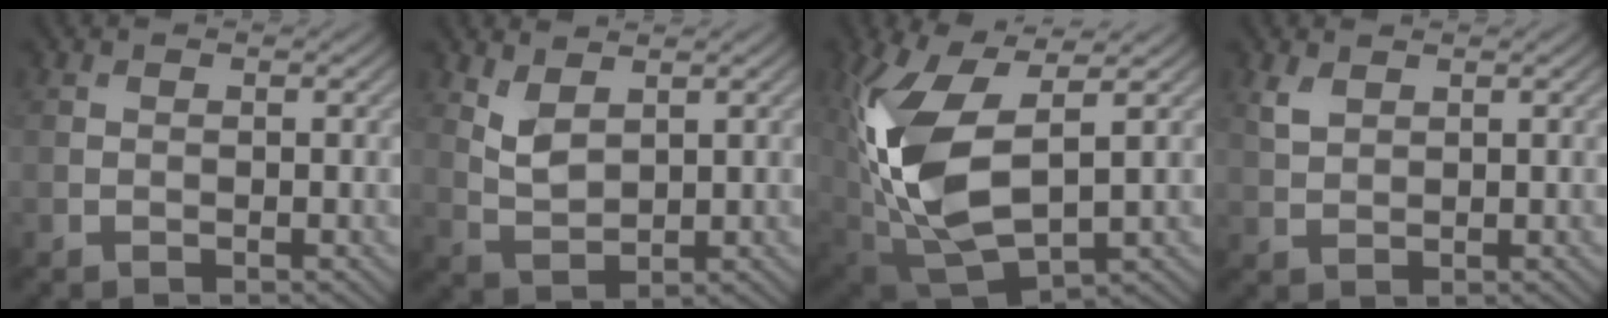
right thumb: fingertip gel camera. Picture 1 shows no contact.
{"total": 3.4, "force": [2.1, 1.5, 2.2], "torque": [-0.059, -0.005, 0.049]}
{"total": 14.0, "force": [1.6, 7.6, 11.7], "torque": [-0.273, -0.015, 0.039]}
{"total": 2.0, "force": [1.3, 1.1, 1.2], "torque": [-0.035, -0.001, 0.030]}